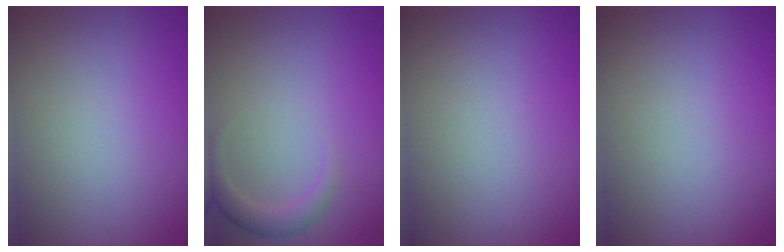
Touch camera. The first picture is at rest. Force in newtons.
{"total": 1.9, "press": 1.9, "slide": 0.1}
{"total": 0.0}
{"total": 0.0}